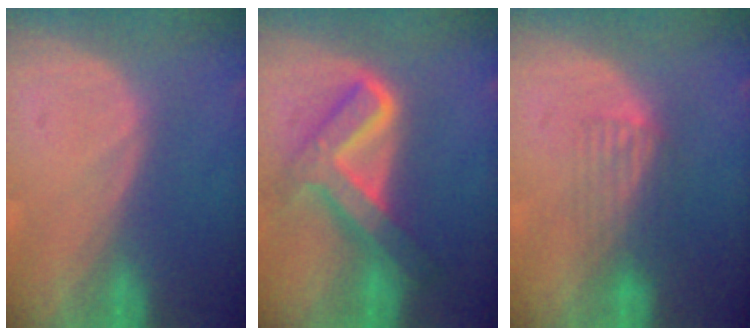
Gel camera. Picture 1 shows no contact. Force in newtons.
{"total": 8.1, "press": 8.1, "slide": 0.8}
{"total": 3.7, "press": 3.5, "slide": 1.1}